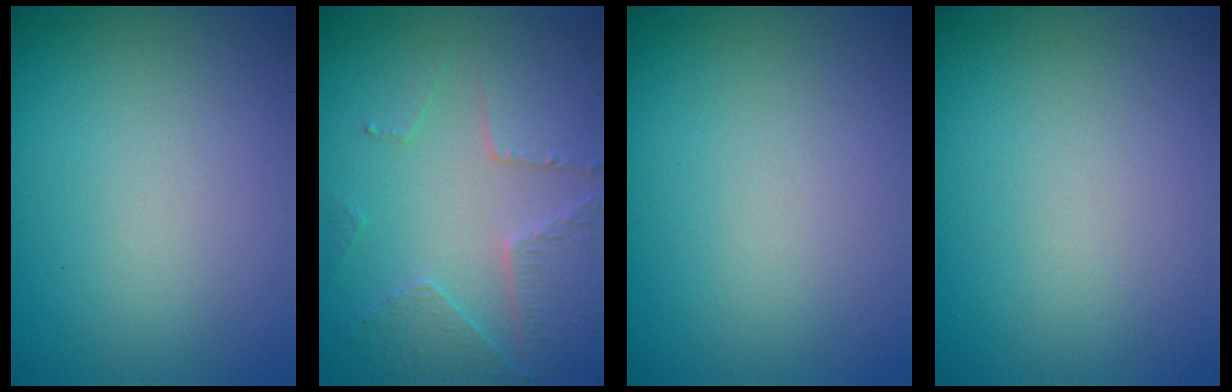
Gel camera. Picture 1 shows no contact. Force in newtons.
{"total": 3.9, "press": 3.0, "slide": 2.4}
{"total": 0.0}
{"total": 0.0}